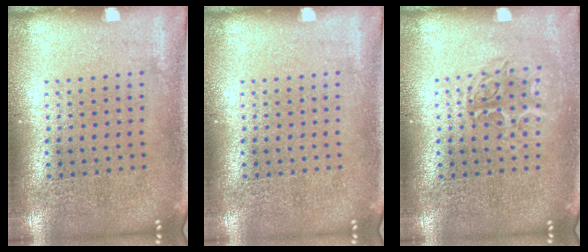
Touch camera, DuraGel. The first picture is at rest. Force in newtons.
{"total": 0.0}
{"total": 1.2, "press": 1.1, "slide": 0.4}